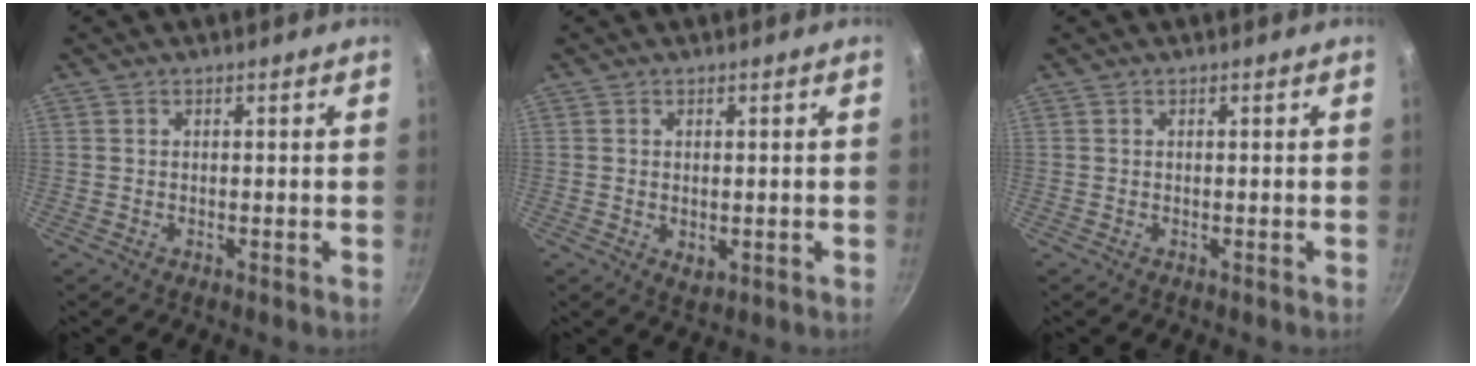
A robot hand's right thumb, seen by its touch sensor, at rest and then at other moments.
{"total": 2.3, "force": [0.0, 1.5, 1.7], "torque": [-0.025, -0.006, 0.003]}
{"total": 0.0}